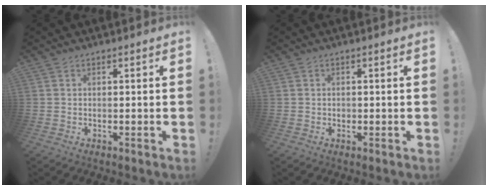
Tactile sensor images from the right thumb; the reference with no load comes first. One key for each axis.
{"total": 0.7, "fx": -0.2, "fy": 0.7, "fz": 0.2, "tx": -0.003, "ty": 0.003, "tz": -0.005}